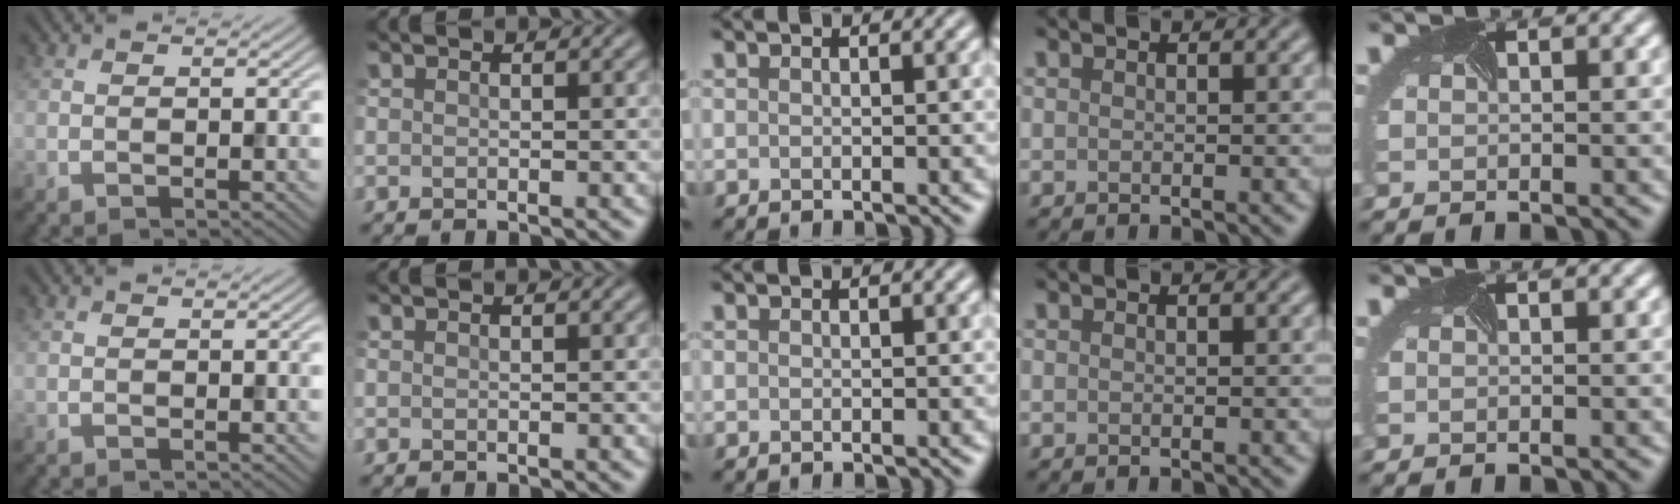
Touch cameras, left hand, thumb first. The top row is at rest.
{}